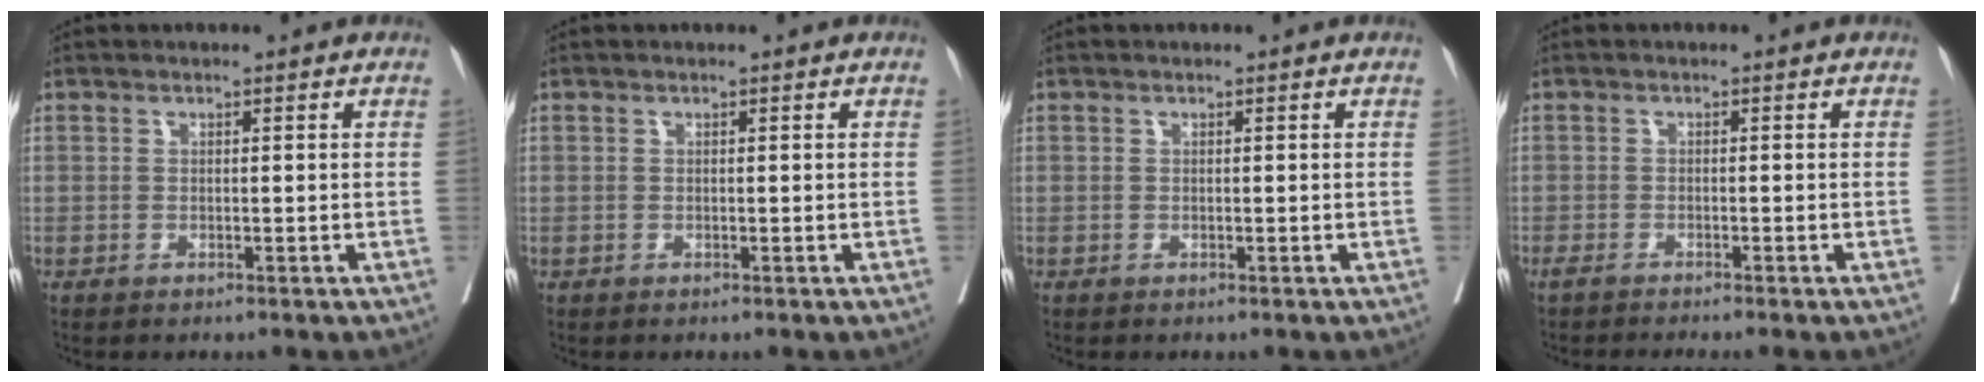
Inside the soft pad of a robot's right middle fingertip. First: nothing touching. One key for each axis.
{"total": 0.0}
{"total": 0.0}
{"total": 3.1, "fx": -2.8, "fy": -0.5, "fz": 1.3, "tx": -0.014, "ty": -0.002, "tz": -0.044}